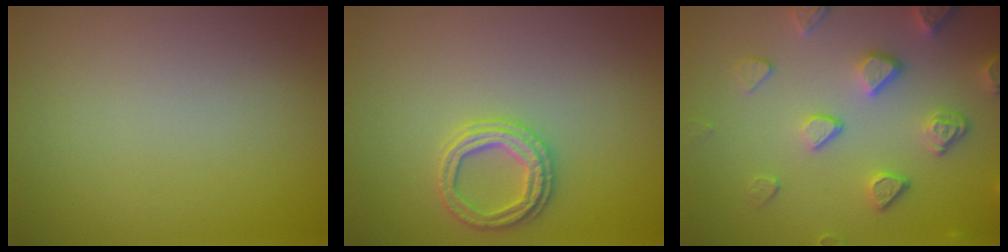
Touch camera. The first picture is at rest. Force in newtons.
{"total": 2.7, "press": 2.7, "slide": 0.5}
{"total": 4.1, "press": 3.6, "slide": 2.0}